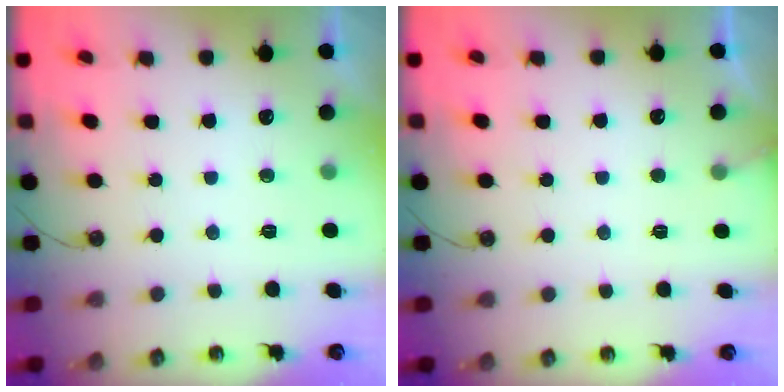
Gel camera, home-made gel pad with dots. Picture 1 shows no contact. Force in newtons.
{"total": 3.7, "press": 3.7, "slide": 0.3}